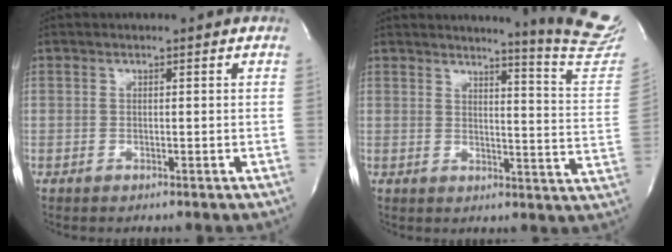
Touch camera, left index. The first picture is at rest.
{"total": 13.7, "force": [13.1, -2.1, 3.6], "torque": [-0.045, -0.132, 0.129]}